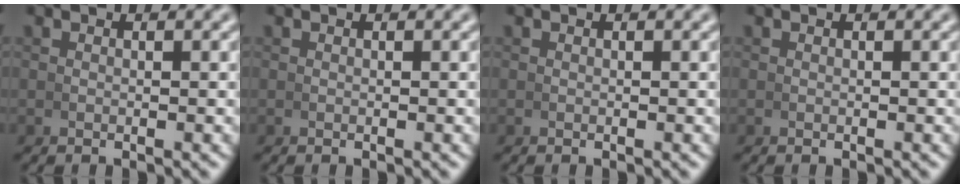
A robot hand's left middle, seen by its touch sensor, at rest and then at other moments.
{"total": 0.0}
{"total": 0.0}
{"total": 0.0}